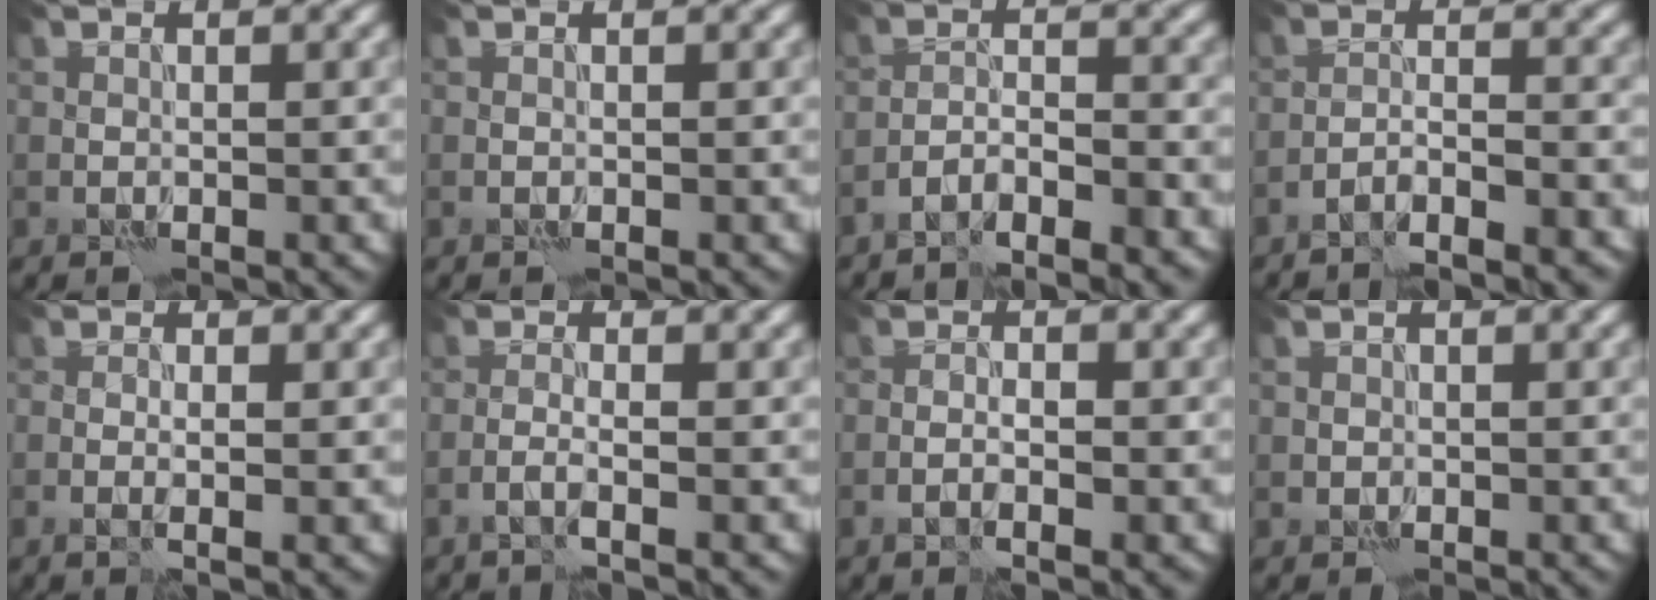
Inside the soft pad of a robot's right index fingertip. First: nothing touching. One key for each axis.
{"total": 0.0}
{"total": 3.2, "fx": -2.8, "fy": 0.4, "fz": 1.5, "tx": -0.023, "ty": 0.005, "tz": -0.053}
{"total": 3.1, "fx": -2.7, "fy": 0.1, "fz": 1.5, "tx": -0.023, "ty": 0.006, "tz": -0.051}
{"total": 1.3, "fx": 0.0, "fy": 0.0, "fz": 1.3, "tx": -0.023, "ty": -0.004, "tz": -0.002}
{"total": 1.3, "fx": -0.7, "fy": -0.1, "fz": 1.1, "tx": -0.018, "ty": 0.003, "tz": -0.021}
{"total": 1.8, "fx": -0.7, "fy": 0.3, "fz": 1.6, "tx": -0.025, "ty": 0.002, "tz": -0.014}
{"total": 0.5, "fx": 0.1, "fy": 0.4, "fz": -0.3, "tx": 0.011, "ty": -0.004, "tz": 0.000}